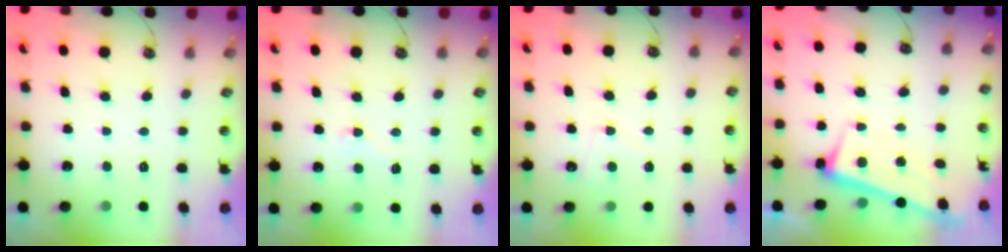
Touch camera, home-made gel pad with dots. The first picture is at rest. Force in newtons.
{"total": 2.6, "press": 2.5, "slide": 0.9}
{"total": 1.3, "press": 1.2, "slide": 0.6}
{"total": 2.9, "press": 2.9, "slide": 0.4}